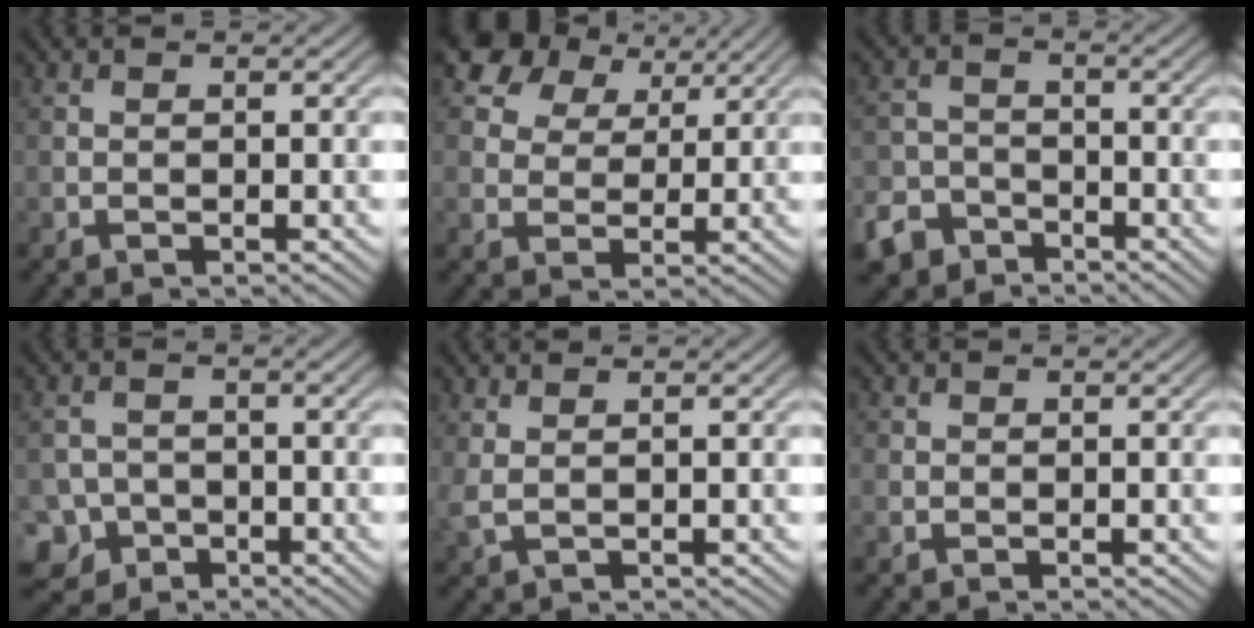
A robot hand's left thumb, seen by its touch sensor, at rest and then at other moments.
{"total": 9.1, "force": [6.0, 5.5, 3.9], "torque": [-0.095, 0.008, 0.108]}
{"total": 5.4, "force": [-3.9, 3.3, 1.5], "torque": [-0.033, -0.005, -0.084]}
{"total": 6.2, "force": [-3.5, 4.9, 1.5], "torque": [-0.026, -0.010, -0.075]}
{"total": 2.0, "force": [1.0, 0.6, 1.7], "torque": [-0.046, 0.003, 0.020]}
{"total": 0.7, "force": [0.0, 0.7, 0.1], "torque": [0.000, -0.002, -0.004]}